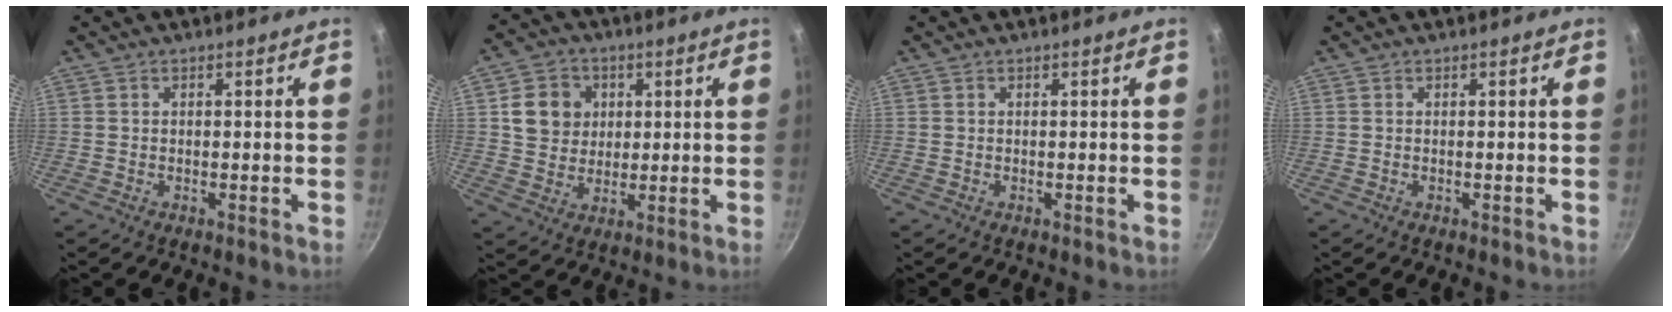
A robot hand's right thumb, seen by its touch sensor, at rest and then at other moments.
{"total": 8.8, "force": [2.2, 7.8, 3.5], "torque": [-0.030, 0.004, 0.036]}
{"total": 0.0}
{"total": 0.0}